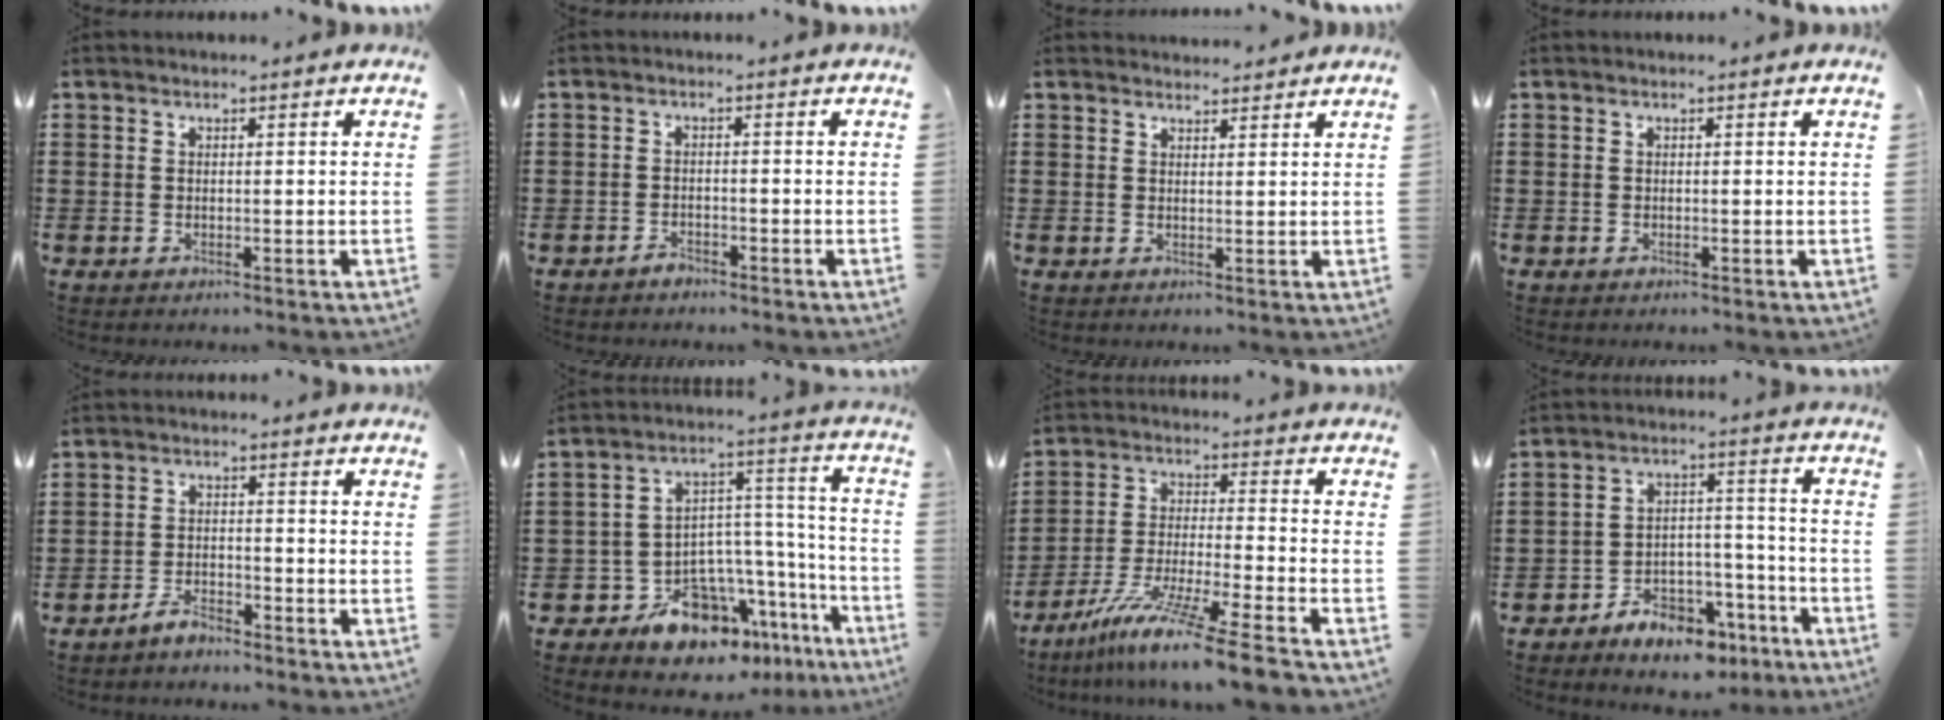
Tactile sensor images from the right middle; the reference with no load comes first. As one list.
[{"total": 1.5, "force": [-1.3, 0.5, 0.4], "torque": [-0.012, -0.001, -0.027]}, {"total": 1.9, "force": [1.9, 0.1, -0.2], "torque": [0.005, -0.003, 0.036]}, {"total": 0.0}, {"total": 3.1, "force": [-2.9, 0.5, 0.8], "torque": [-0.023, 0.005, -0.060]}, {"total": 12.8, "force": [-10.2, 5.7, 5.3], "torque": [-0.092, 0.037, -0.184]}, {"total": 11.1, "force": [-9.3, -1.0, 6.0], "torque": [-0.115, -0.002, -0.186]}, {"total": 6.8, "force": [-5.8, 2.6, 2.3], "torque": [-0.030, 0.027, -0.108]}]